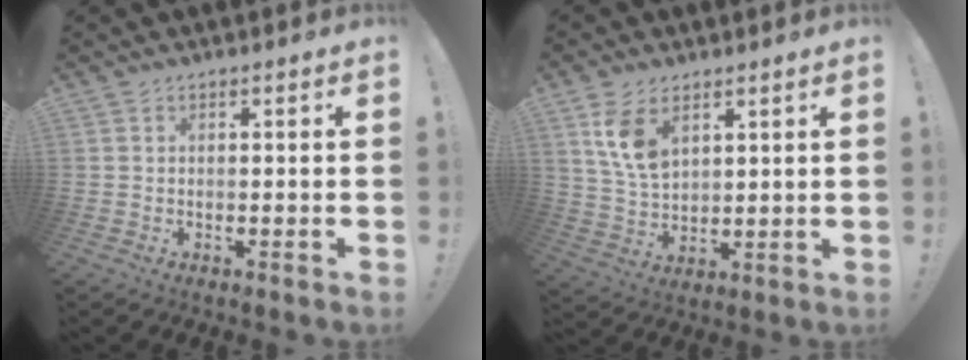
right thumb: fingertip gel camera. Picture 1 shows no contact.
{"total": 9.5, "force": [5.1, 5.4, 5.9], "torque": [-0.112, -0.017, 0.097]}